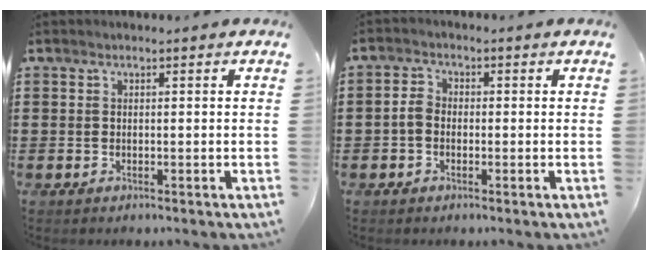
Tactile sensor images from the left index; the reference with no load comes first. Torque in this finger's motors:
{"motor_torque": [0.12, 0.12, 0.08, 0.05]}